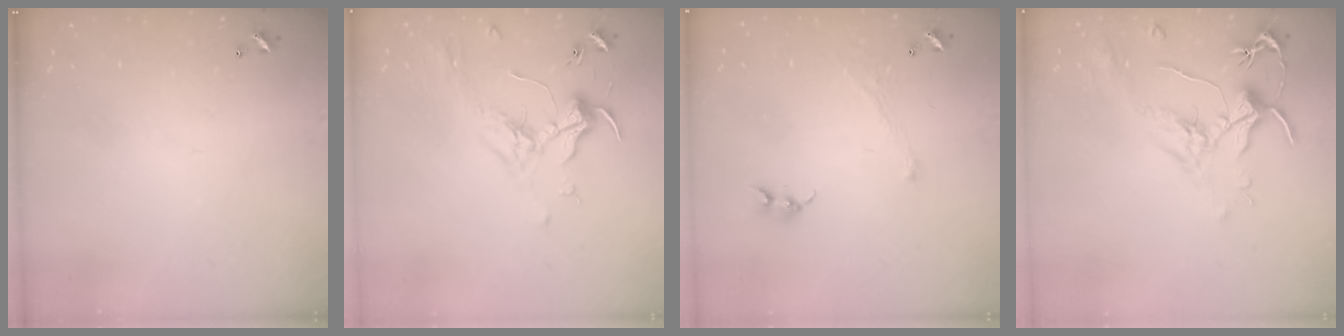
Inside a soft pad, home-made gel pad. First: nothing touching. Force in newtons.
{"total": 1.8, "press": 1.6, "slide": 0.9}
{"total": 1.3, "press": 1.2, "slide": 0.5}
{"total": 1.8, "press": 1.7, "slide": 0.6}